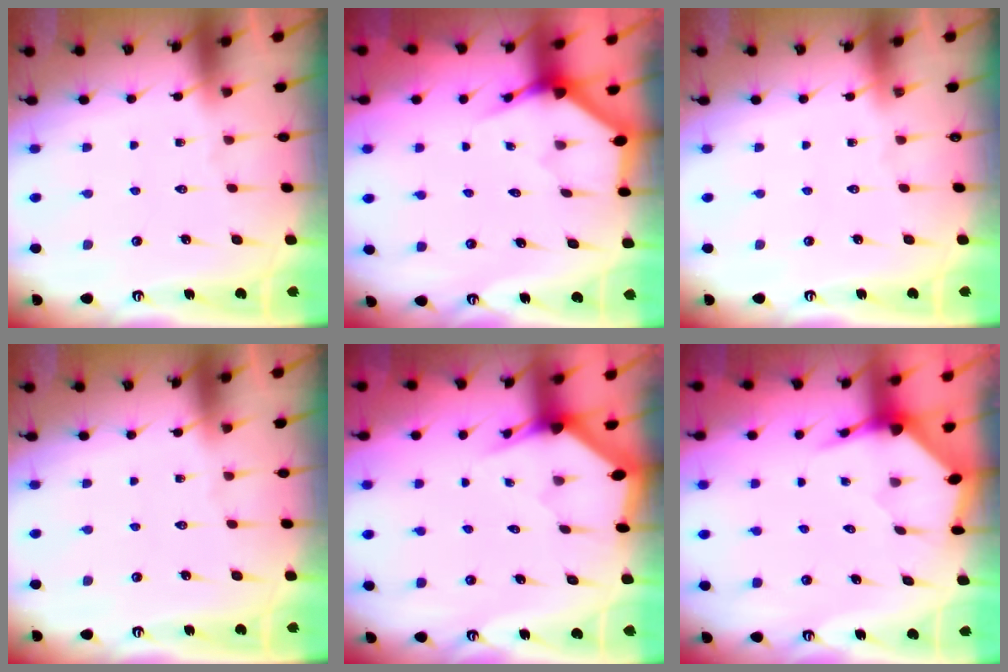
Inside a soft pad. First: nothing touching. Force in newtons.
{"total": 3.6, "press": 3.6, "slide": 0.2}
{"total": 0.0}
{"total": 0.0}
{"total": 2.8, "press": 2.8, "slide": 0.1}
{"total": 3.7, "press": 3.6, "slide": 0.4}